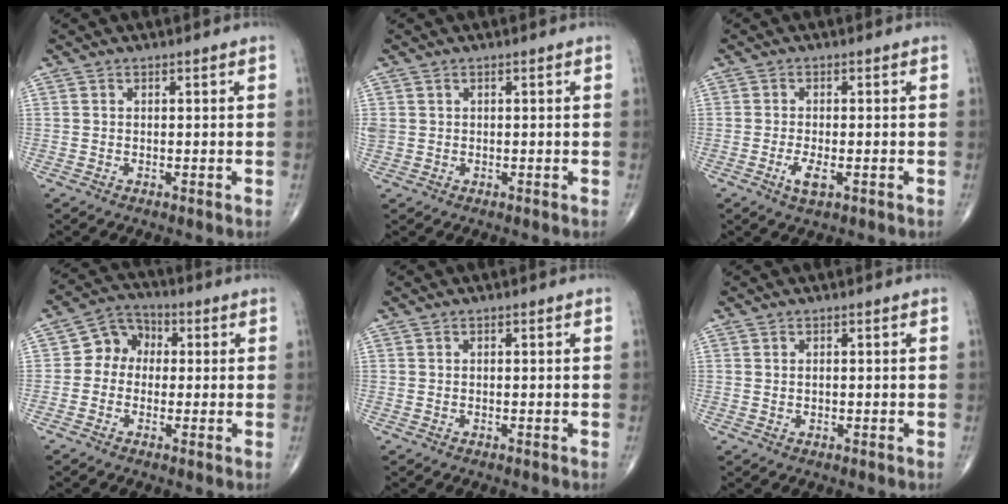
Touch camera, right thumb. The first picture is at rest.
{"total": 1.6, "force": [0.5, 1.4, 0.6], "torque": [-0.011, 0.002, 0.012]}
{"total": 3.5, "force": [-1.3, 1.2, 3.0], "torque": [-0.060, -0.005, -0.023]}
{"total": 6.9, "force": [0.1, 5.8, 3.7], "torque": [-0.034, 0.024, -0.014]}
{"total": 0.0}
{"total": 0.5, "force": [0.0, 0.3, 0.4], "torque": [-0.008, -0.002, 0.002]}